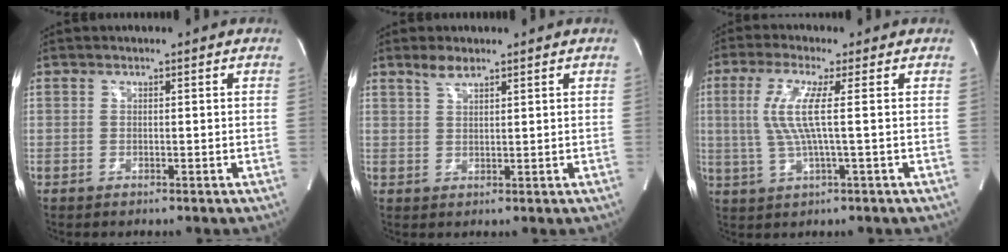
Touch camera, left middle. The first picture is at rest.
{"total": 2.5, "force": [2.0, 0.5, 1.3], "torque": [-0.032, 0.004, 0.041]}
{"total": 7.0, "force": [0.7, -0.4, 6.9], "torque": [-0.155, 0.002, 0.016]}